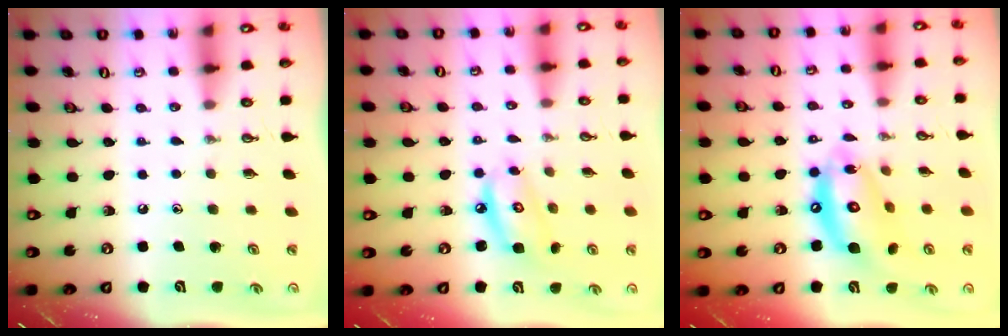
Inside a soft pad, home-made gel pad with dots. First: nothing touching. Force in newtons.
{"total": 7.8, "press": 7.7, "slide": 0.7}
{"total": 13.8, "press": 13.7, "slide": 1.2}